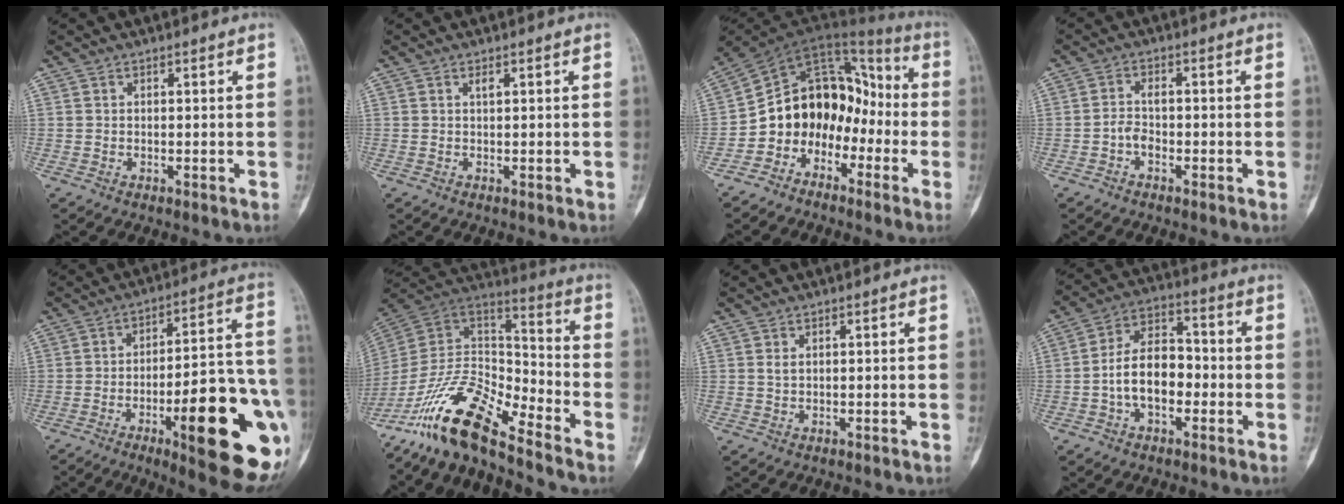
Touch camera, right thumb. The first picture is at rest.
{"total": 0.7, "force": [0.3, 0.2, 0.6], "torque": [-0.012, -0.001, 0.005]}
{"total": 14.4, "force": [-5.2, 11.2, 7.5], "torque": [-0.078, 0.105, -0.098]}
{"total": 2.6, "force": [-1.2, 1.6, 1.7], "torque": [-0.030, 0.012, -0.027]}
{"total": 25.3, "force": [-8.8, 6.8, 22.7], "torque": [-0.250, 0.029, -0.112]}
{"total": 16.9, "force": [-12.9, 4.8, 9.7], "torque": [-0.171, 0.093, -0.247]}
{"total": 0.9, "force": [0.3, 0.3, 0.7], "torque": [-0.018, 0.006, 0.009]}
{"total": 11.2, "force": [-2.2, 6.9, 8.5], "torque": [-0.131, 0.040, -0.050]}